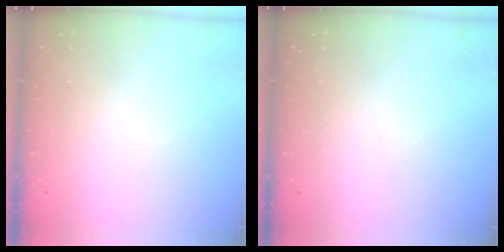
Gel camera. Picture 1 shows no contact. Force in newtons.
{"total": 0.0}